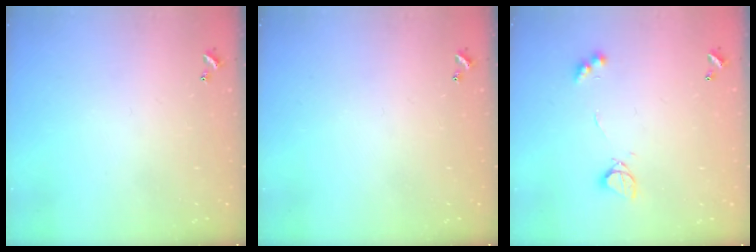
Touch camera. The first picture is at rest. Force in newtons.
{"total": 0.0}
{"total": 3.2, "press": 3.1, "slide": 0.6}